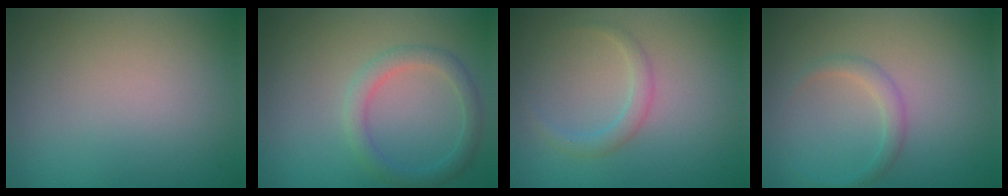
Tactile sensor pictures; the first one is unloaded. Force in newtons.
{"total": 2.3, "press": 2.3, "slide": 0.1}
{"total": 1.5, "press": 1.5, "slide": 0.1}
{"total": 1.4, "press": 1.4, "slide": 0.1}